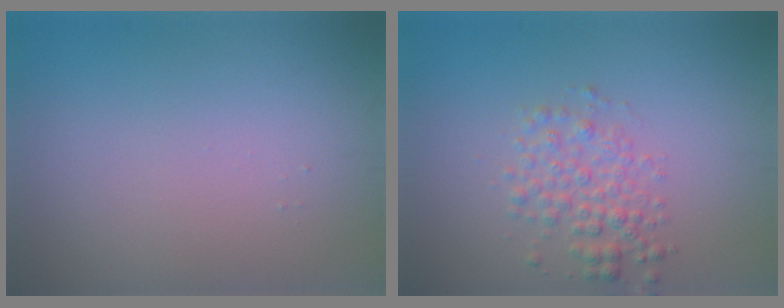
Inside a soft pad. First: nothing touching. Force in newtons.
{"total": 2.9, "press": 2.9, "slide": 0.1}